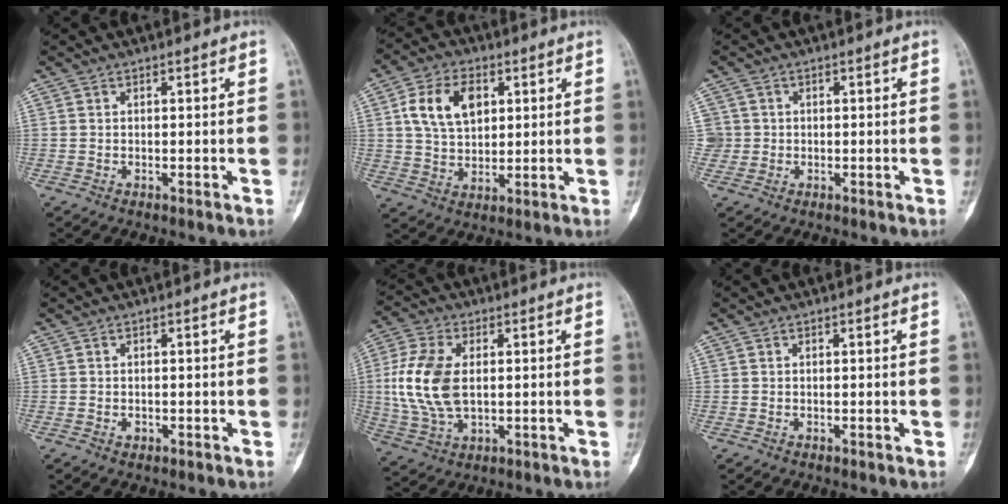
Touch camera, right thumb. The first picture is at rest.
{"total": 10.8, "force": [3.2, 7.0, 7.6], "torque": [-0.125, -0.002, 0.060]}
{"total": 2.7, "force": [0.2, 2.7, 0.0], "torque": [0.018, 0.006, 0.005]}
{"total": 0.9, "force": [-0.3, 0.7, 0.4], "torque": [-0.004, 0.003, -0.004]}
{"total": 13.1, "force": [0.9, 7.7, 10.5], "torque": [-0.228, 0.001, 0.020]}
{"total": 0.0}